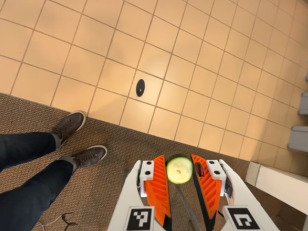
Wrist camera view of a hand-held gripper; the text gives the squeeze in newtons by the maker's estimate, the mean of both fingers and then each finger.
{"total": 6.7, "left": 6.5, "right": 6.8}